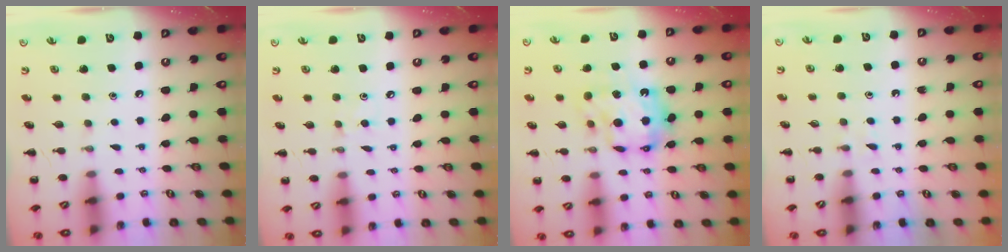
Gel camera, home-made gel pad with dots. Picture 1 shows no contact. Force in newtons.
{"total": 4.0, "press": 3.8, "slide": 1.3}
{"total": 12.2, "press": 12.2, "slide": 1.4}
{"total": 2.1, "press": 1.8, "slide": 0.9}